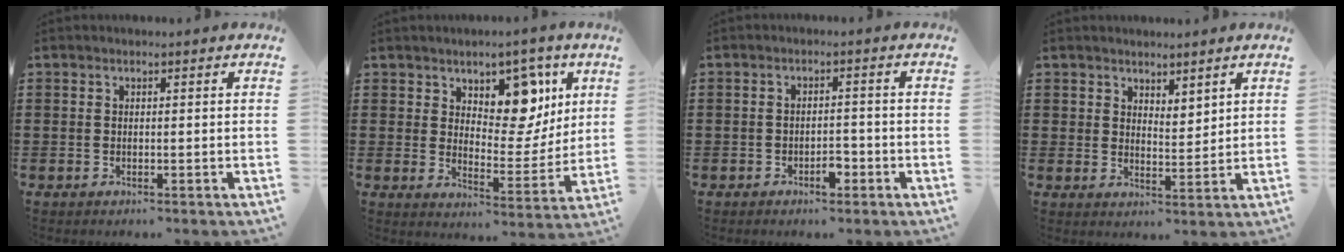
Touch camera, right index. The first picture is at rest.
{"total": 9.2, "force": [5.4, 5.6, 4.8], "torque": [-0.085, -0.027, 0.092]}
{"total": 2.7, "force": [-1.6, 1.1, 1.8], "torque": [-0.032, 0.003, -0.031]}
{"total": 3.1, "force": [2.9, 1.1, -0.2], "torque": [-0.005, -0.002, 0.056]}